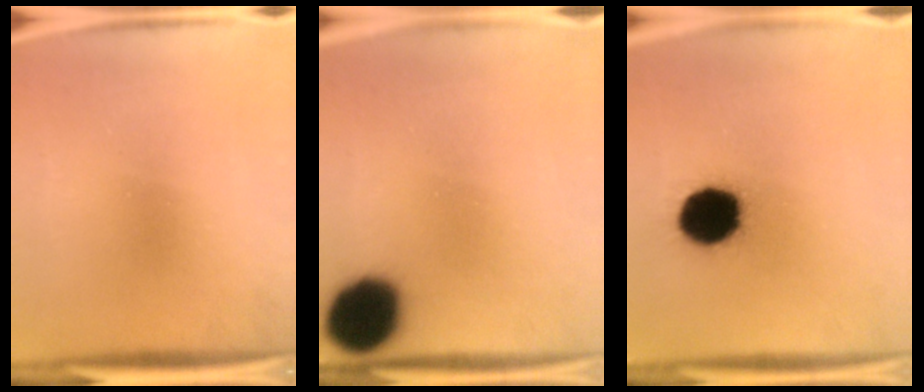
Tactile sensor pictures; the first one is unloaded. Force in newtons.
{"total": 16.4}
{"total": 17.3}